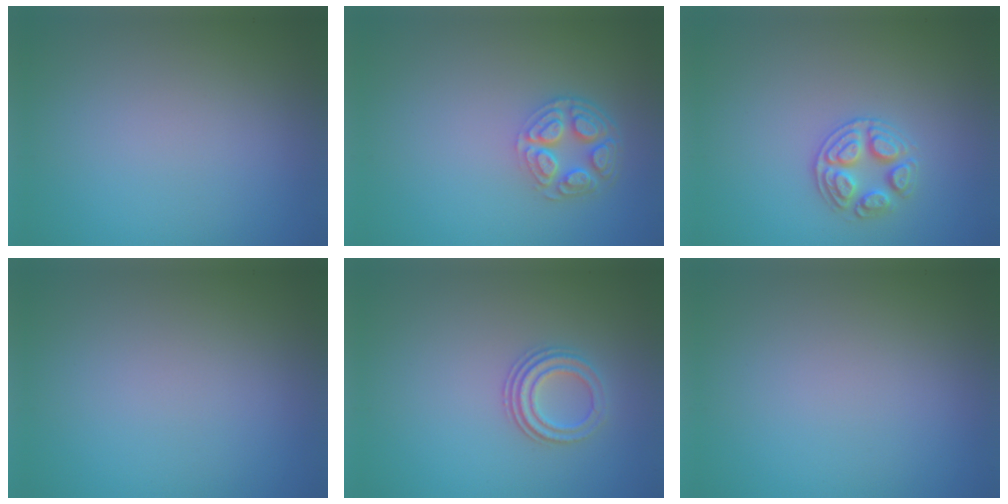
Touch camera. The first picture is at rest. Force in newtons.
{"total": 4.5, "press": 3.5, "slide": 2.9}
{"total": 2.6, "press": 2.6, "slide": 0.6}
{"total": 0.0}
{"total": 2.8, "press": 2.2, "slide": 1.7}
{"total": 0.0}